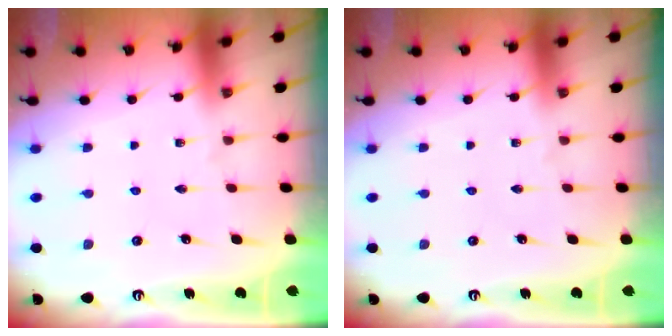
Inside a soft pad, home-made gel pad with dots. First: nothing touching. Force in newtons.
{"total": 0.0}